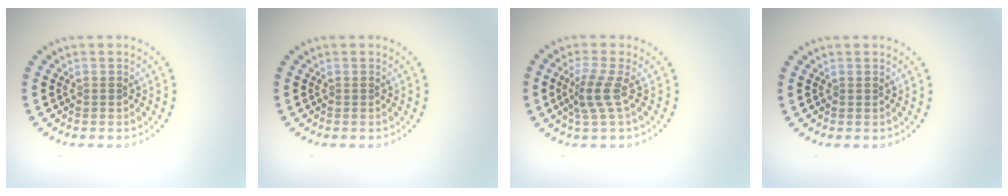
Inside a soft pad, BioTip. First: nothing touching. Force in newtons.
{"total": 0.0}
{"total": 2.5, "press": 1.8, "slide": 1.7}
{"total": 0.0}